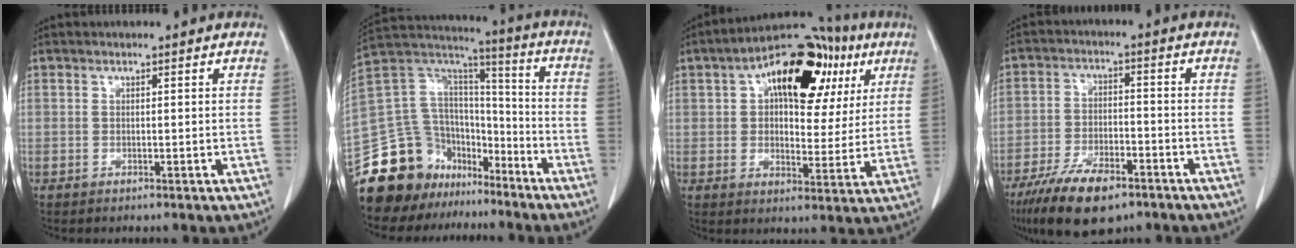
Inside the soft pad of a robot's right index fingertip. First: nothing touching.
{"total": 21.9, "force": [-16.5, 12.4, 7.4], "torque": [-0.164, 0.065, -0.278]}
{"total": 18.7, "force": [7.6, 9.6, 14.1], "torque": [-0.200, 0.051, 0.111]}
{"total": 11.4, "force": [-7.7, 4.1, 7.3], "torque": [-0.127, -0.011, -0.133]}